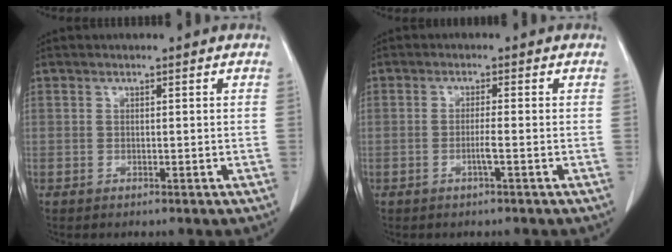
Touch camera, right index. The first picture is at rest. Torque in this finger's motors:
{"motor_torque": [-0.05, 0.04, -0.05, 0.02]}